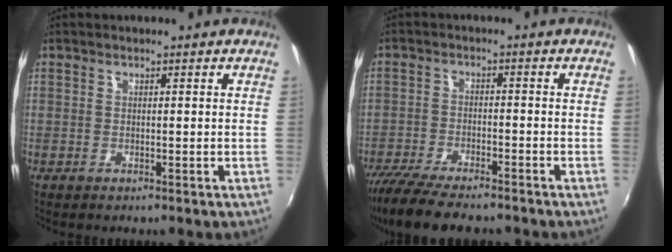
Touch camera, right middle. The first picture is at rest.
{"total": 12.6, "force": [-10.6, 2.6, 6.2], "torque": [-0.141, -0.036, -0.181]}